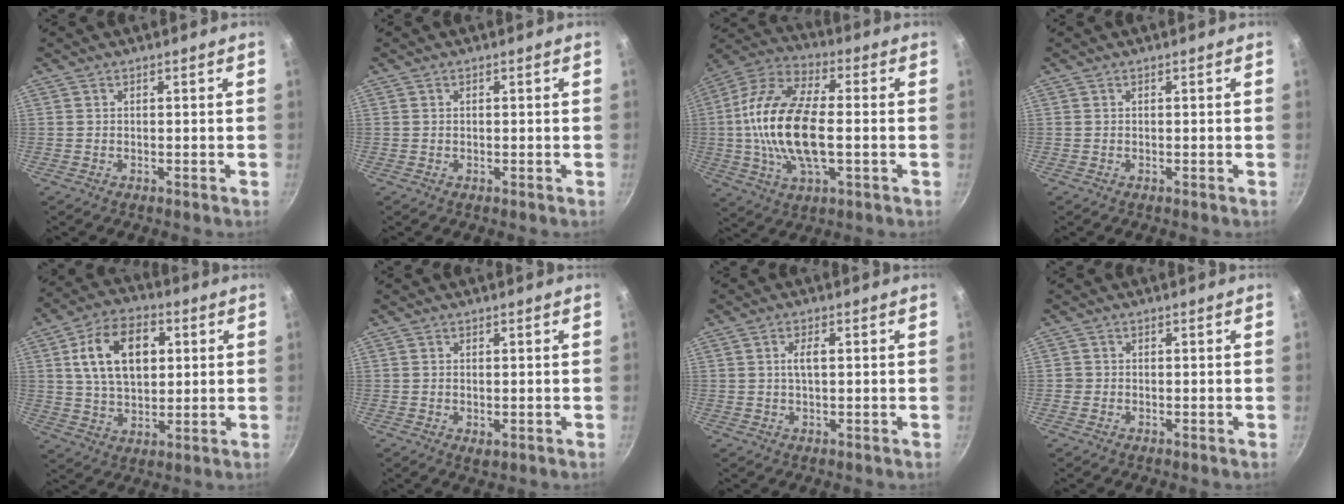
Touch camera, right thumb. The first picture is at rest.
{"total": 0.0}
{"total": 19.6, "force": [-1.1, 9.3, 17.3], "torque": [-0.332, 0.025, -0.035]}
{"total": 0.0}
{"total": 15.0, "force": [3.7, 9.5, 11.0], "torque": [-0.162, 0.002, 0.061]}
{"total": 1.6, "force": [-0.1, 1.0, 1.2], "torque": [-0.018, -0.005, 0.000]}
{"total": 2.7, "force": [0.4, 1.1, 2.4], "torque": [-0.046, 0.005, 0.008]}
{"total": 0.8, "force": [-0.2, 0.8, 0.1], "torque": [-0.001, 0.002, -0.004]}